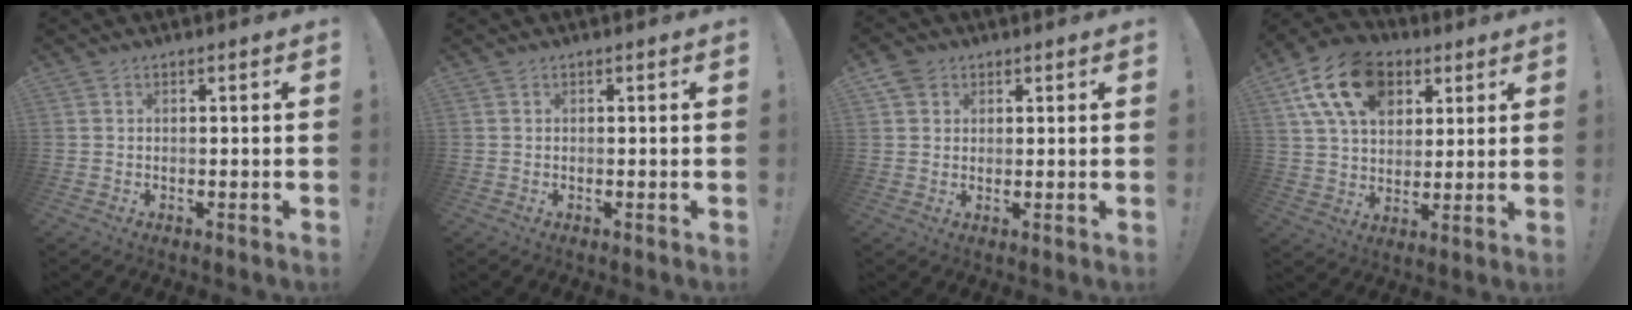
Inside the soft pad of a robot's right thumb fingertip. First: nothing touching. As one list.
[{"total": 0.0}, {"total": 4.1, "force": [2.2, 3.3, 1.0], "torque": [-0.005, -0.010, 0.041]}, {"total": 18.8, "force": [8.1, 12.6, 11.3], "torque": [-0.183, -0.028, 0.150]}]